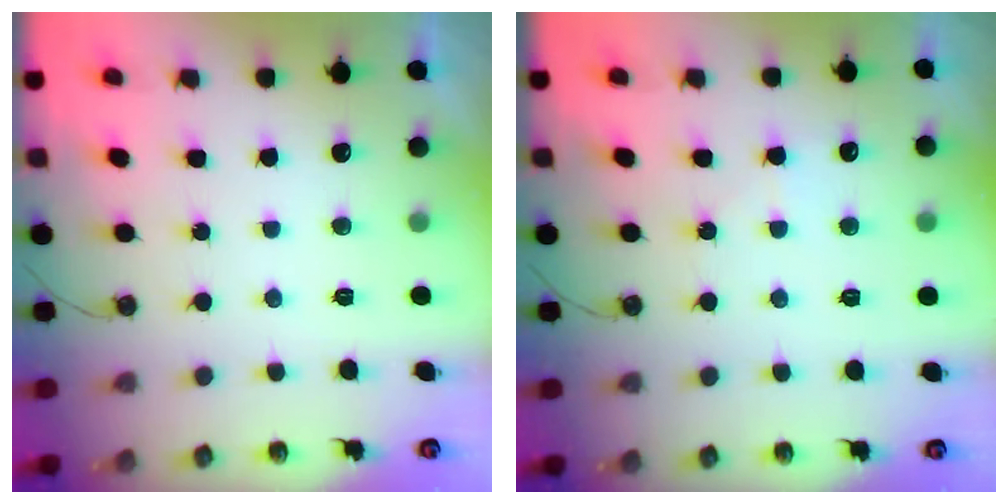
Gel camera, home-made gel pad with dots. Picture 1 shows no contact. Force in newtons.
{"total": 5.3, "press": 5.3, "slide": 0.3}